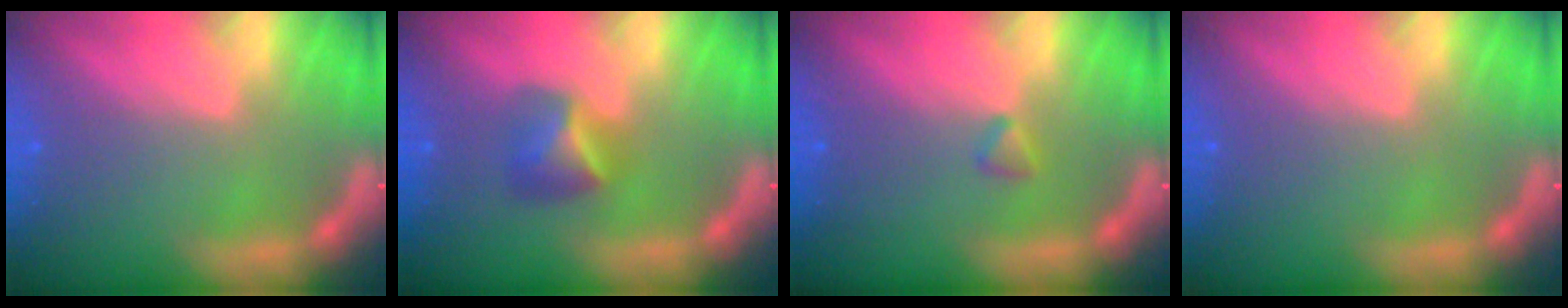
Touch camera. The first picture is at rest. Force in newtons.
{"total": 2.9}
{"total": 0.9}
{"total": 0.0}